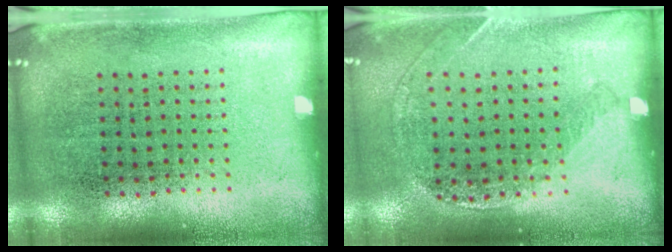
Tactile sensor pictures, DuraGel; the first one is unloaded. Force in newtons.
{"total": 1.2, "press": 1.2, "slide": 0.2}